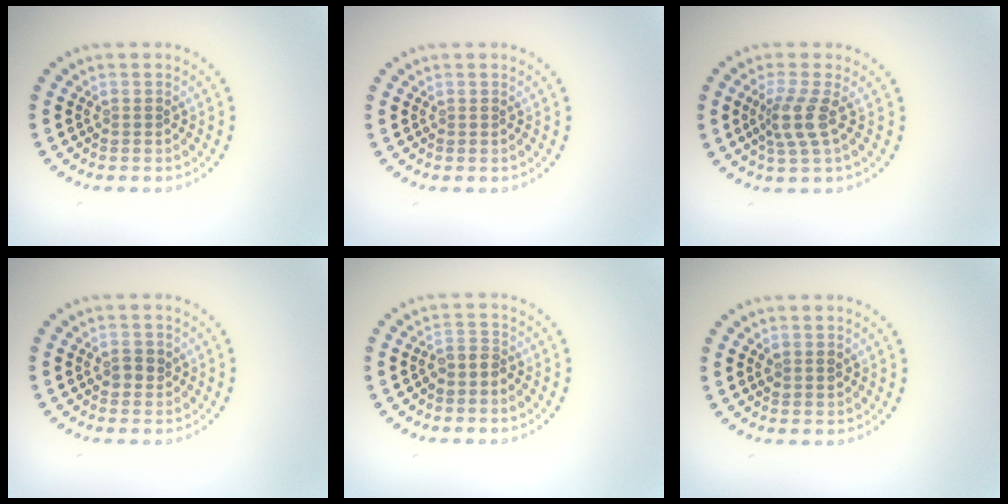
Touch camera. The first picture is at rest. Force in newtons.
{"total": 0.0}
{"total": 2.6, "press": 2.0, "slide": 1.8}
{"total": 1.3, "press": 1.3, "slide": 0.4}
{"total": 1.6, "press": 1.3, "slide": 1.0}
{"total": 1.0, "press": 0.9, "slide": 0.4}